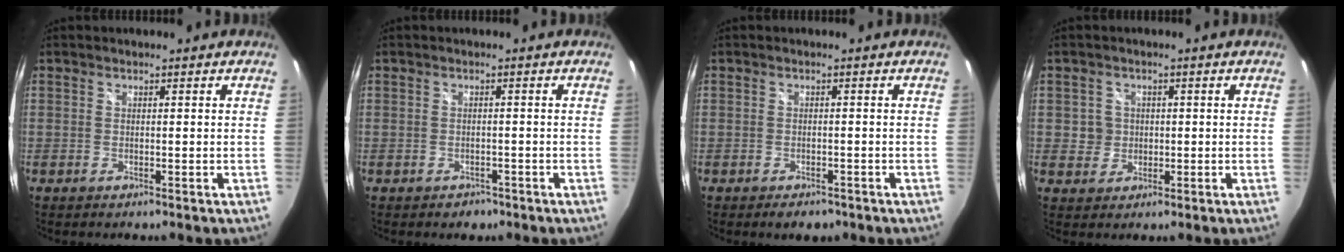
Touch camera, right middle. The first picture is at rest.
{"total": 2.3, "force": [-1.5, 1.6, 0.6], "torque": [-0.015, -0.005, -0.019]}
{"total": 3.3, "force": [-2.3, 1.7, 1.5], "torque": [-0.027, -0.010, -0.030]}
{"total": 3.4, "force": [0.0, 3.3, 0.5], "torque": [-0.004, 0.008, 0.002]}